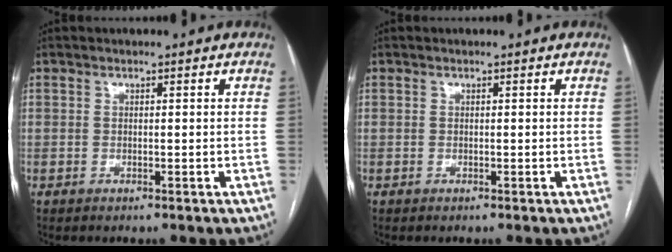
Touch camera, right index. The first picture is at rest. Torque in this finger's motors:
{"motor_torque": [0.00, 0.00, 0.00, 0.00]}